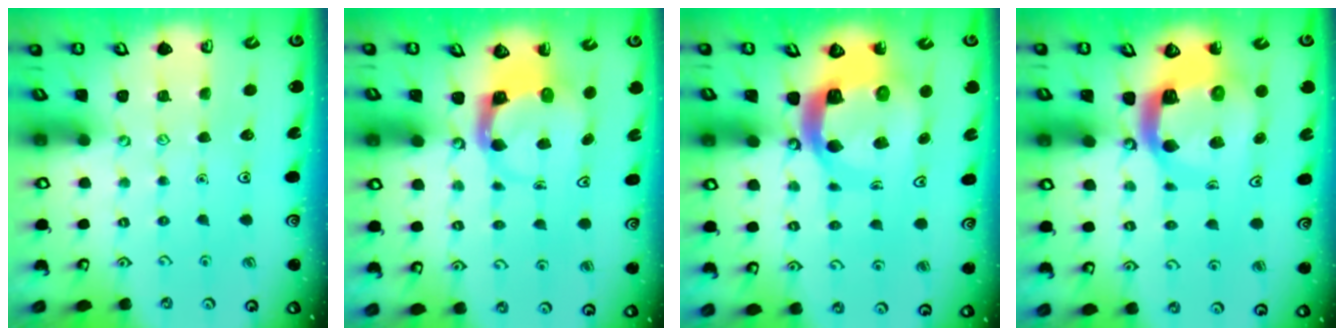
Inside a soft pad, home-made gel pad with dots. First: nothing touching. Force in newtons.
{"total": 3.8, "press": 3.7, "slide": 0.5}
{"total": 10.2, "press": 10.1, "slide": 1.3}
{"total": 11.1, "press": 11.0, "slide": 1.5}